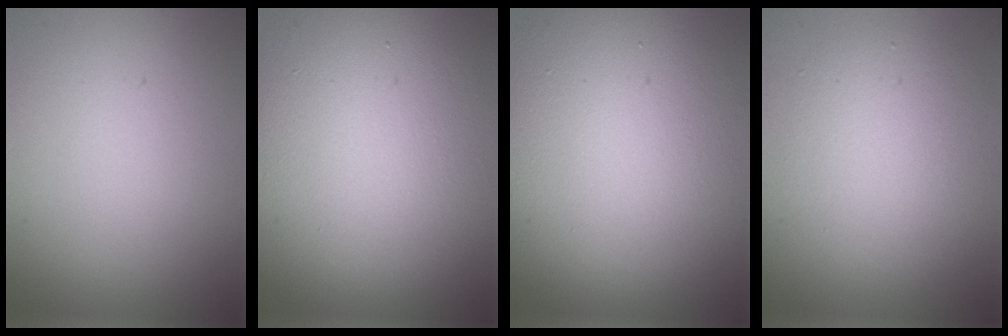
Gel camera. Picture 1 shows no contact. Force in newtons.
{"total": 17.1, "press": 17.0, "slide": 1.3}
{"total": 17.8, "press": 17.8, "slide": 0.7}
{"total": 5.1, "press": 5.1, "slide": 0.3}